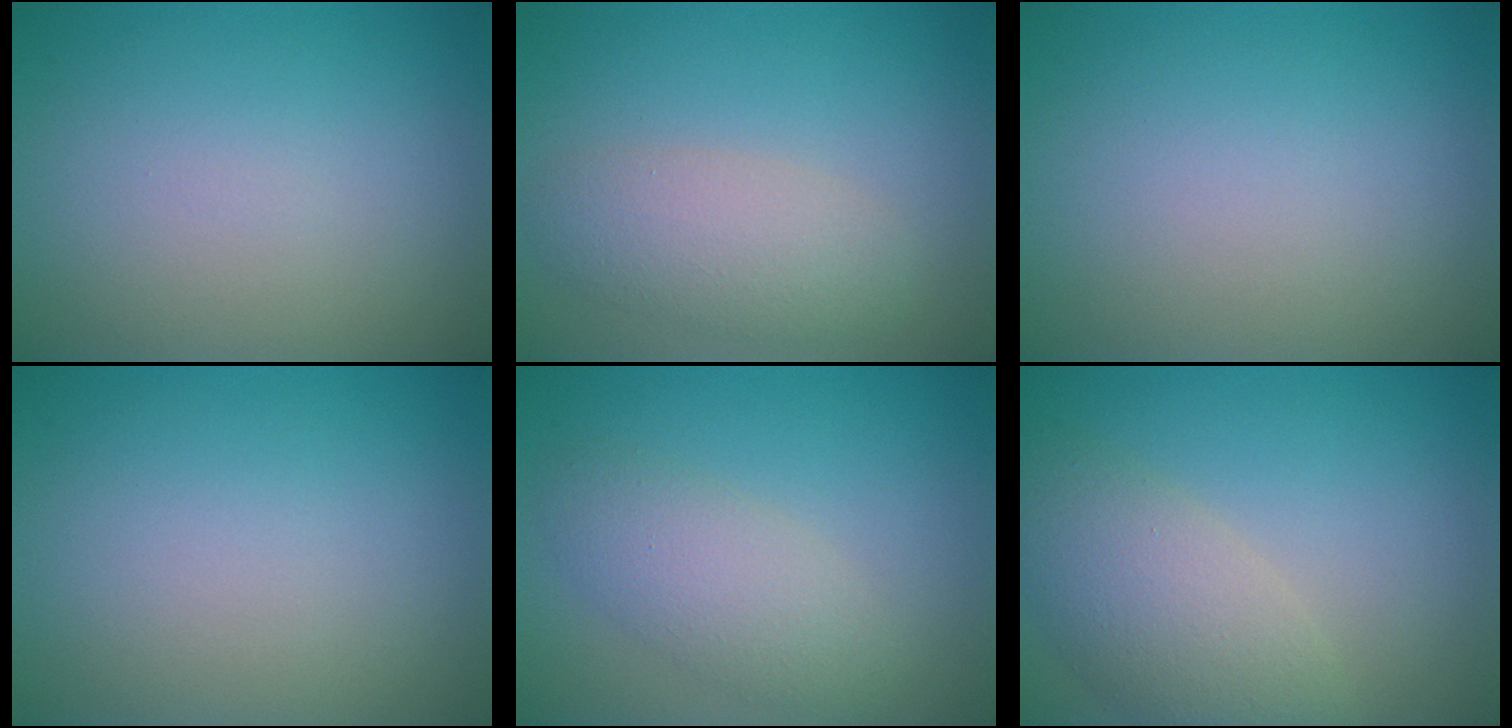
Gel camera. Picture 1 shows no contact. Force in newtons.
{"total": 3.6, "press": 3.6, "slide": 0.4}
{"total": 0.0}
{"total": 0.0}
{"total": 3.5, "press": 3.5, "slide": 0.0}
{"total": 5.3, "press": 5.3, "slide": 0.5}